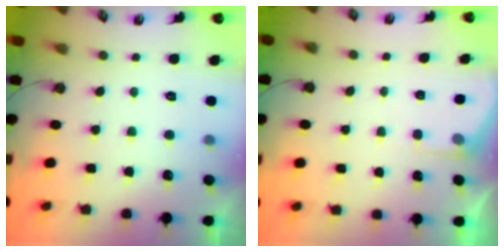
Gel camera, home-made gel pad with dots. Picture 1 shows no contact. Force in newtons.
{"total": 3.0, "press": 2.9, "slide": 0.4}